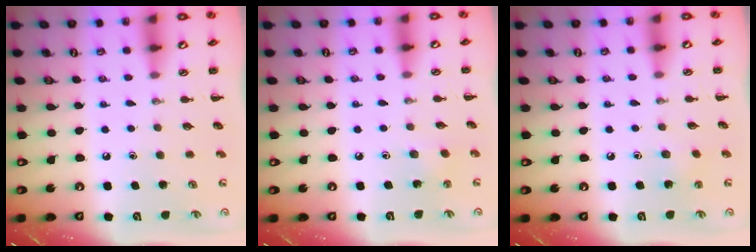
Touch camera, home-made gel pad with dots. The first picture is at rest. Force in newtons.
{"total": 2.9, "press": 2.7, "slide": 0.9}
{"total": 5.9, "press": 5.7, "slide": 1.2}